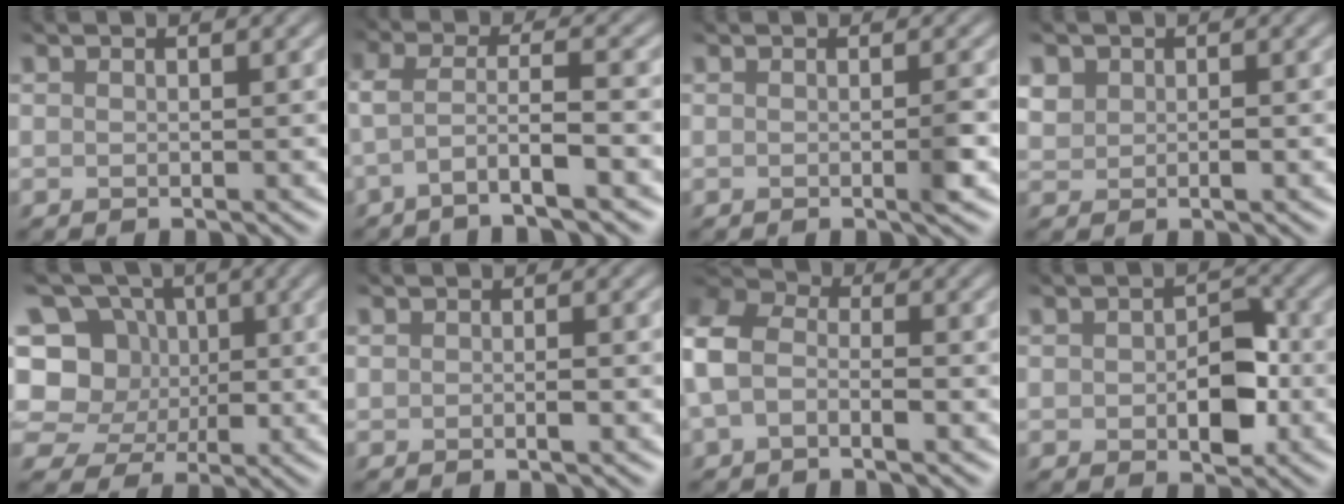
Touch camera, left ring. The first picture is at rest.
{"total": 4.3, "force": [-2.6, 0.5, 3.3], "torque": [-0.061, -0.008, -0.055]}
{"total": 1.4, "force": [-0.4, 0.3, 1.3], "torque": [-0.019, -0.003, -0.004]}
{"total": 1.3, "force": [0.3, 1.2, 0.5], "torque": [-0.025, -0.002, 0.016]}
{"total": 9.1, "force": [0.0, 8.3, 3.8], "torque": [-0.075, 0.038, -0.034]}
{"total": 0.9, "force": [-0.6, 0.1, 0.6], "torque": [-0.016, -0.004, -0.004]}
{"total": 5.7, "force": [-1.7, 4.0, 3.8], "torque": [-0.113, 0.000, -0.035]}
{"total": 4.5, "force": [-1.4, 2.7, 3.4], "torque": [-0.055, -0.004, -0.015]}